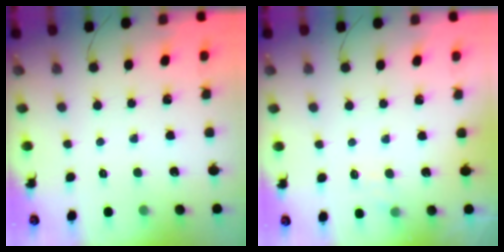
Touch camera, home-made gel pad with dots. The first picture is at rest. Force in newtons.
{"total": 4.4, "press": 4.0, "slide": 1.6}